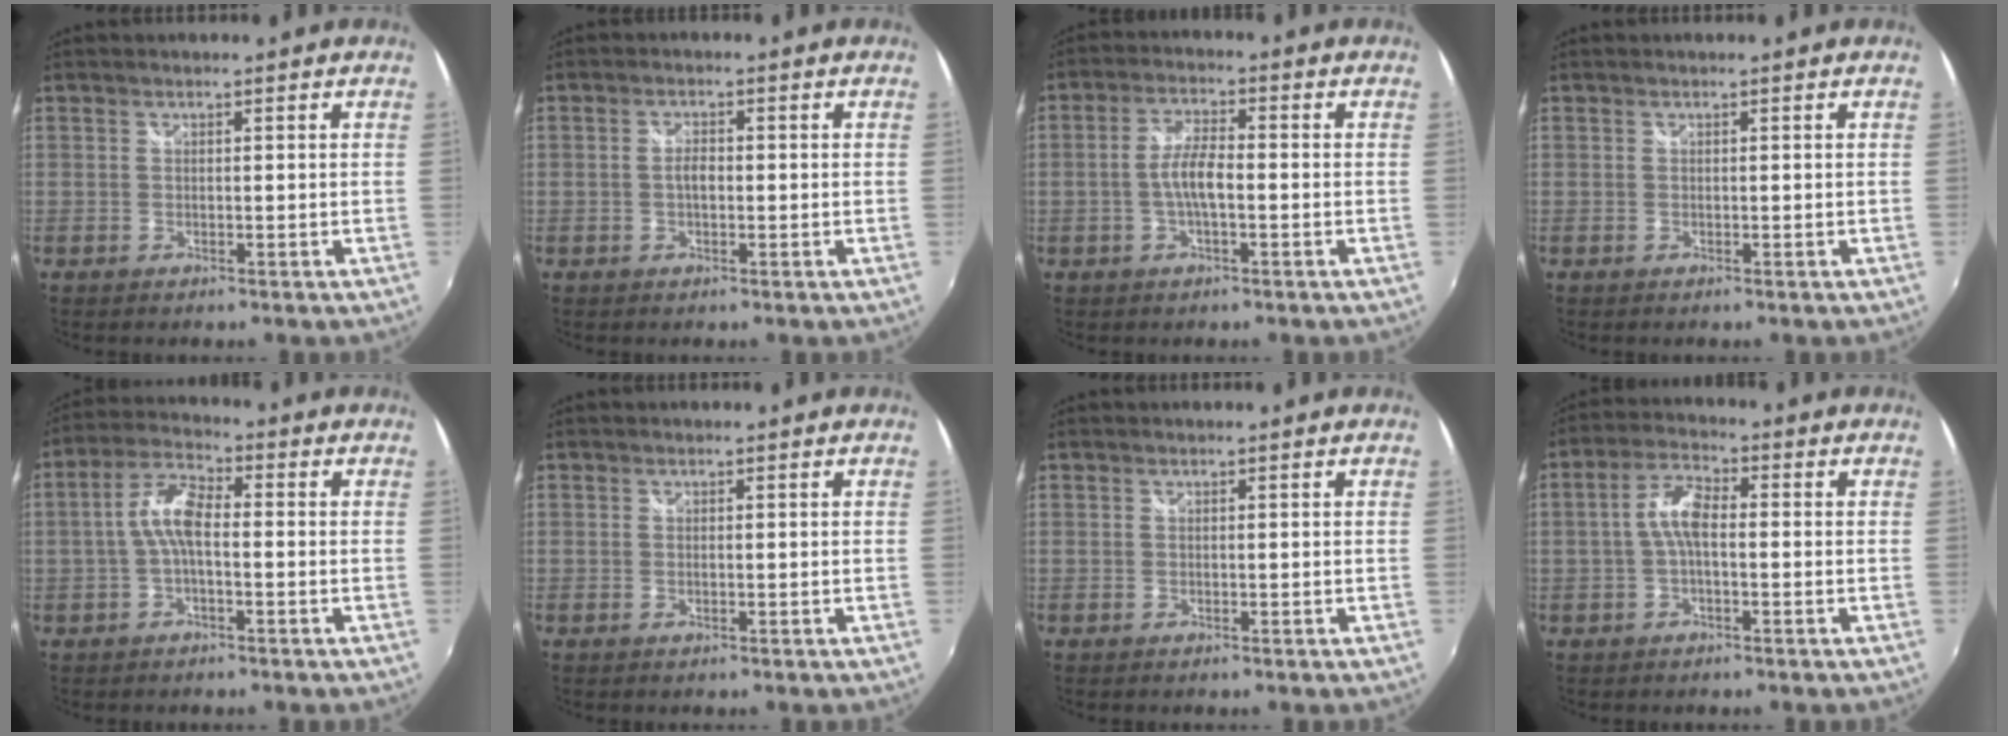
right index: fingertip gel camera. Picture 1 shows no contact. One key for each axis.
{"total": 2.0, "fx": -0.3, "fy": 1.0, "fz": 1.7, "tx": -0.032, "ty": 0.004, "tz": -0.007}
{"total": 5.1, "fx": -1.2, "fy": 1.4, "fz": 4.8, "tx": -0.097, "ty": 0.007, "tz": -0.022}
{"total": 0.0}
{"total": 6.3, "fx": -0.9, "fy": 2.3, "fz": 5.8, "tx": -0.125, "ty": 0.019, "tz": -0.022}
{"total": 0.0}
{"total": 0.0}
{"total": 5.4, "fx": -0.6, "fy": 2.1, "fz": 4.9, "tx": -0.104, "ty": 0.017, "tz": -0.014}